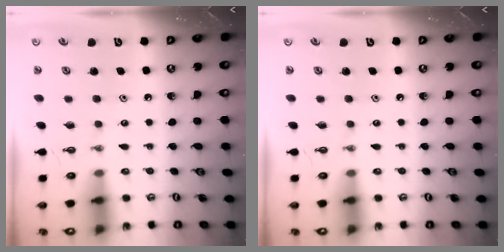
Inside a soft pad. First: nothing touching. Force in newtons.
{"total": 0.0}